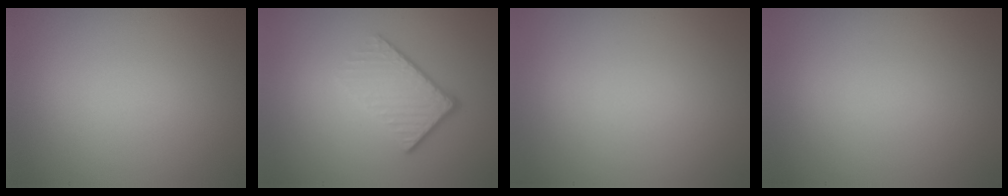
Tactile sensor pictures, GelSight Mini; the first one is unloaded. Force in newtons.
{"total": 4.1, "press": 2.7, "slide": 3.2}
{"total": 0.0}
{"total": 0.0}